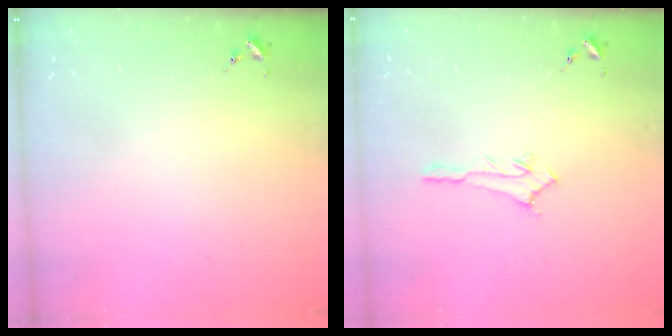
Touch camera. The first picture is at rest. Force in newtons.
{"total": 2.9, "press": 2.8, "slide": 0.4}